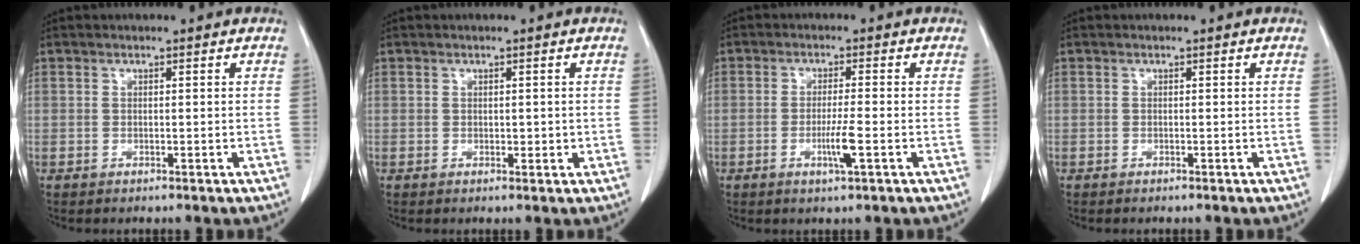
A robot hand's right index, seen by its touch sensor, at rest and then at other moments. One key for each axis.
{"total": 1.3, "fx": 0.0, "fy": 0.9, "fz": 1.0, "tx": -0.009, "ty": -0.001, "tz": 0.003}
{"total": 4.0, "fx": -1.4, "fy": -0.1, "fz": 3.8, "tx": -0.072, "ty": -0.007, "tz": -0.025}
{"total": 0.0}